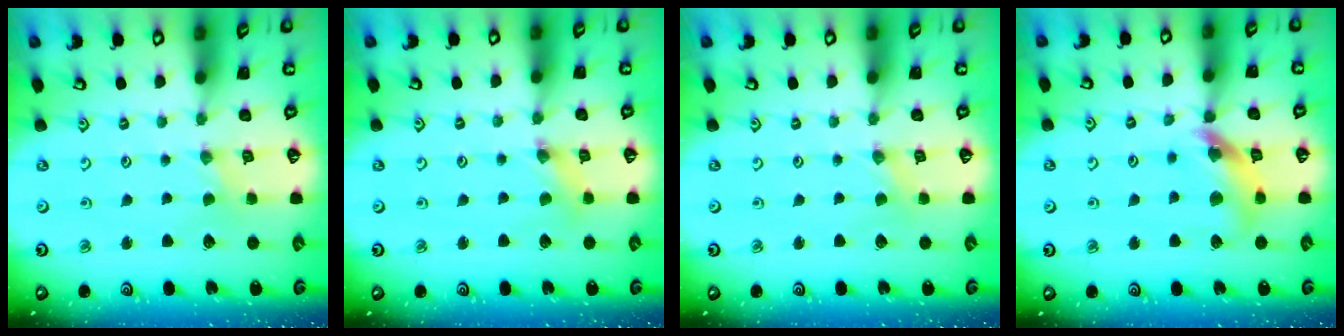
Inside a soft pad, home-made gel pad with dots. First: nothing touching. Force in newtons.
{"total": 1.5, "press": 1.4, "slide": 0.3}
{"total": 0.0}
{"total": 13.3, "press": 13.2, "slide": 1.6}